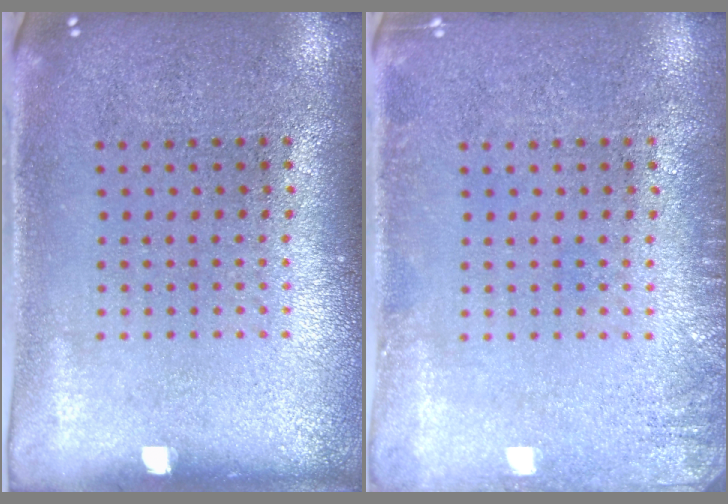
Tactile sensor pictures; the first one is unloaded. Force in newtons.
{"total": 1.4, "press": 1.3, "slide": 0.2}